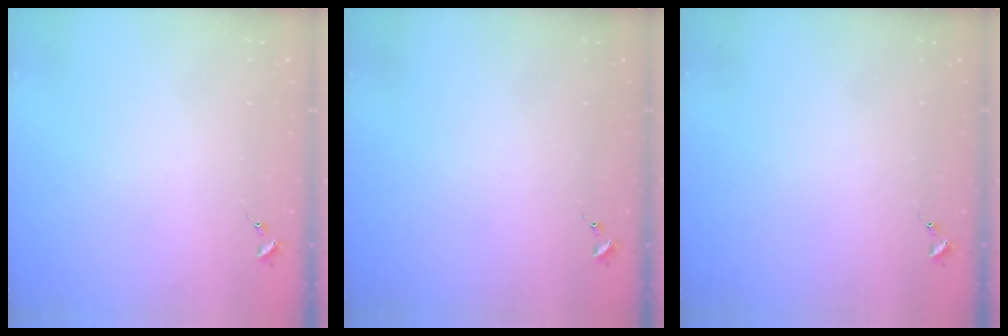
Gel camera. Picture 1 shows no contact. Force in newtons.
{"total": 0.0}
{"total": 0.0}